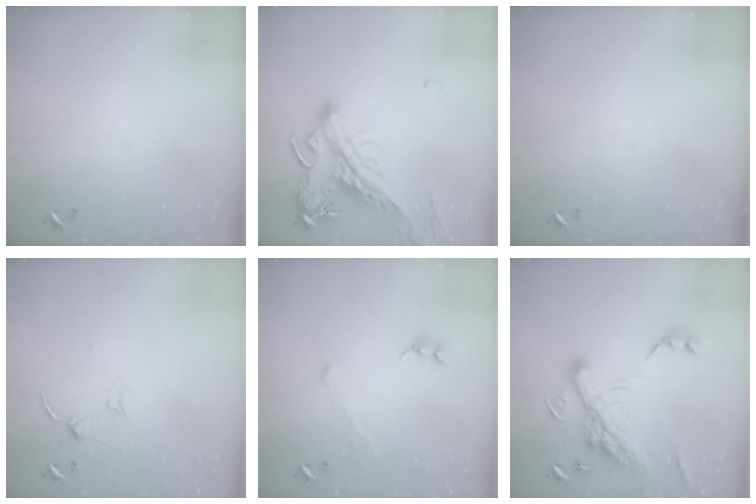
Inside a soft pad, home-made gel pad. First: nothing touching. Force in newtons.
{"total": 4.6, "press": 4.3, "slide": 1.7}
{"total": 0.0}
{"total": 0.6, "press": 0.5, "slide": 0.3}
{"total": 1.3, "press": 1.2, "slide": 0.5}
{"total": 15.5, "press": 15.3, "slide": 2.6}